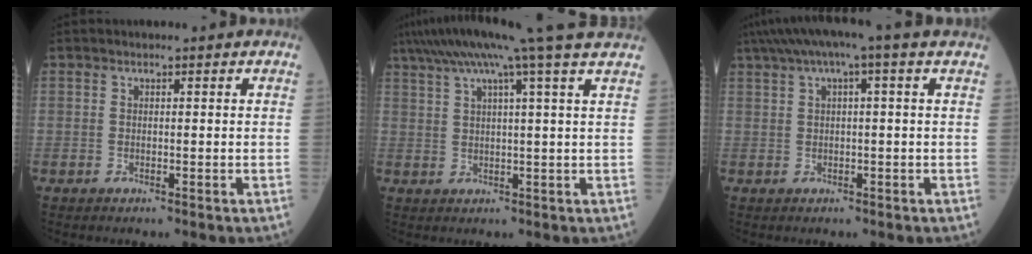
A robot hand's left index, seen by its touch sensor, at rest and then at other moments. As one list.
[{"total": 14.1, "force": [11.0, -2.5, 8.5], "torque": [-0.145, 0.017, 0.148]}, {"total": 6.5, "force": [3.9, -0.4, 5.2], "torque": [-0.085, 0.042, 0.062]}]